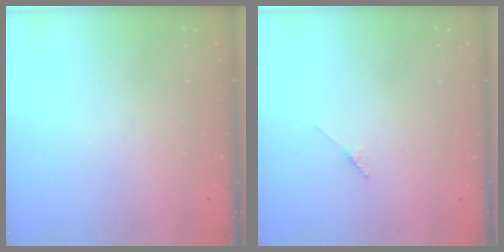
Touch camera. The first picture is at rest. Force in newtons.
{"total": 1.7, "press": 1.6, "slide": 0.2}